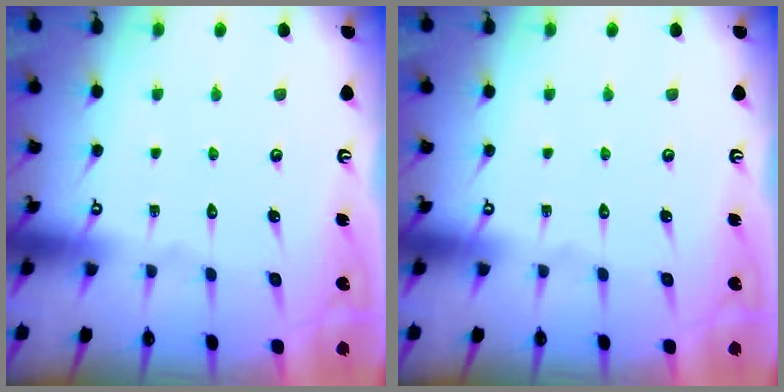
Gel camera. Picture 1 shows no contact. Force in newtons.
{"total": 0.0}